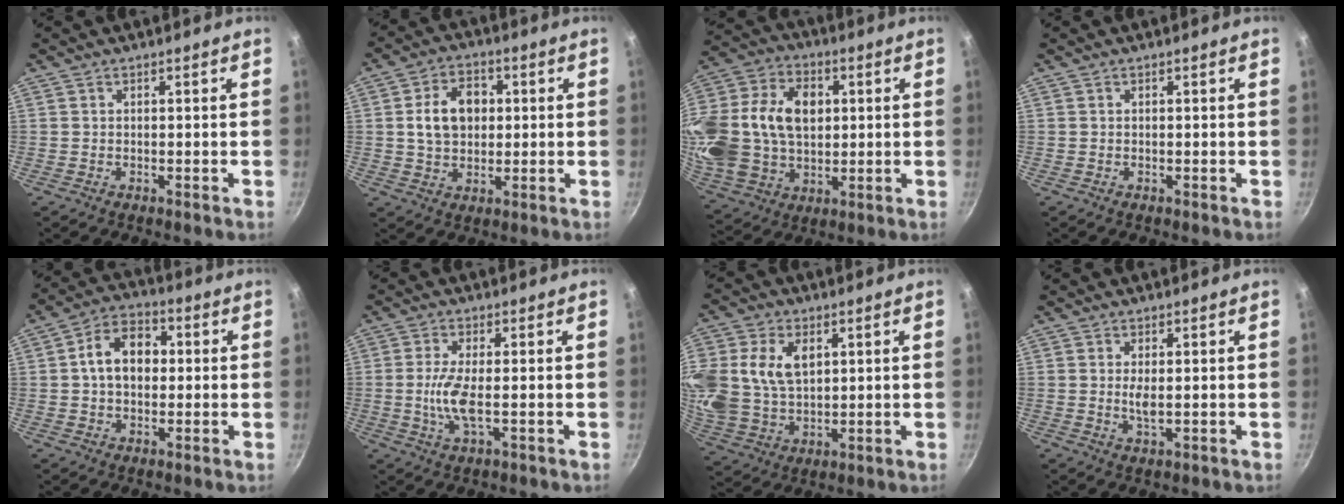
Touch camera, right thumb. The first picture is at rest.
{"total": 9.7, "force": [1.3, 7.2, 6.4], "torque": [-0.084, 0.012, 0.018]}
{"total": 27.1, "force": [3.9, 19.3, 18.6], "torque": [-0.385, 0.023, 0.073]}
{"total": 0.0}
{"total": 10.0, "force": [0.8, 7.1, 7.0], "torque": [-0.083, 0.025, -0.001]}
{"total": 6.0, "force": [-0.7, 1.6, 5.8], "torque": [-0.130, -0.002, -0.018]}
{"total": 17.6, "force": [4.4, 12.5, 11.6], "torque": [-0.258, 0.001, 0.092]}
{"total": 2.5, "force": [0.2, 0.9, 2.3], "torque": [-0.046, -0.005, 0.005]}